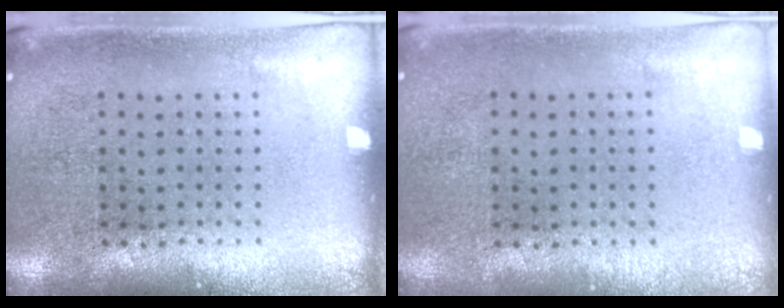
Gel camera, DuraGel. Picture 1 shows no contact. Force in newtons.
{"total": 0.0}